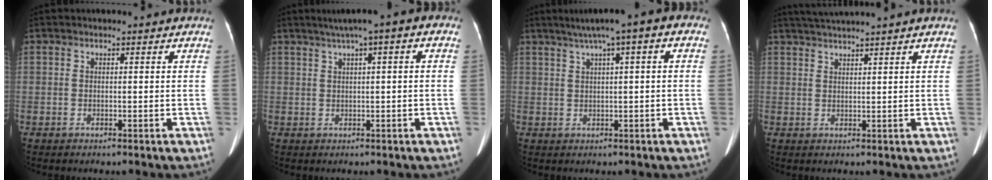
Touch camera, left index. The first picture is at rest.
{"total": 5.5, "force": [2.4, 1.0, 4.8], "torque": [-0.073, 0.028, 0.031]}
{"total": 7.1, "force": [3.1, 1.2, 6.3], "torque": [-0.099, 0.034, 0.042]}
{"total": 5.4, "force": [4.8, -1.4, 2.2], "torque": [-0.036, 0.022, 0.082]}